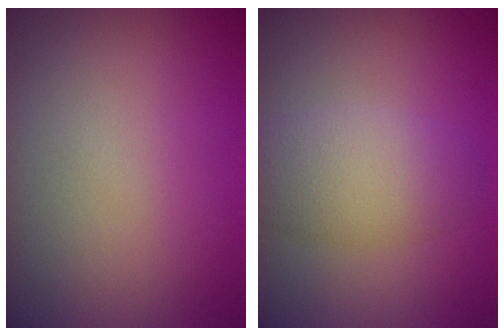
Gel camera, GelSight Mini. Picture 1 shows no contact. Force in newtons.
{"total": 2.7, "press": 2.7, "slide": 0.3}